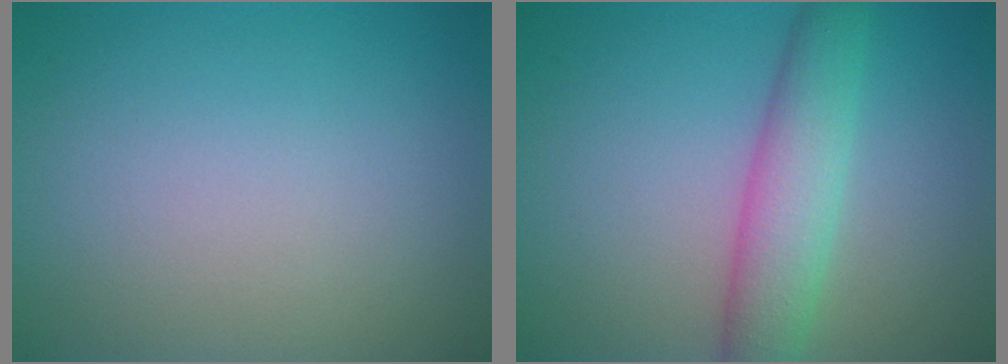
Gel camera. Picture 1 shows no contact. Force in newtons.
{"total": 4.7, "press": 4.7, "slide": 0.1}